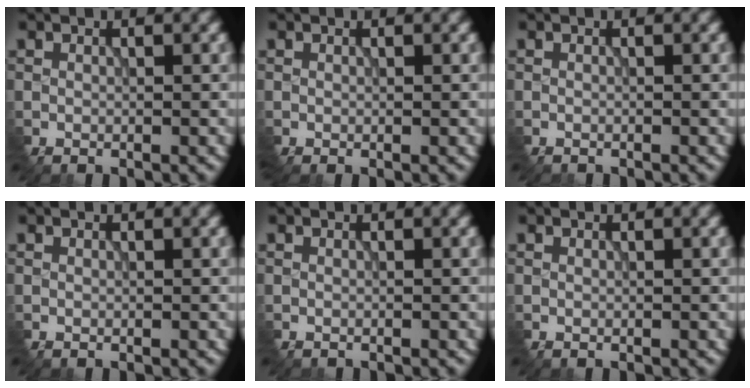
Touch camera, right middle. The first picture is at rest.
{"total": 0.0}
{"total": 0.0}
{"total": 0.0}
{"total": 0.0}
{"total": 0.0}